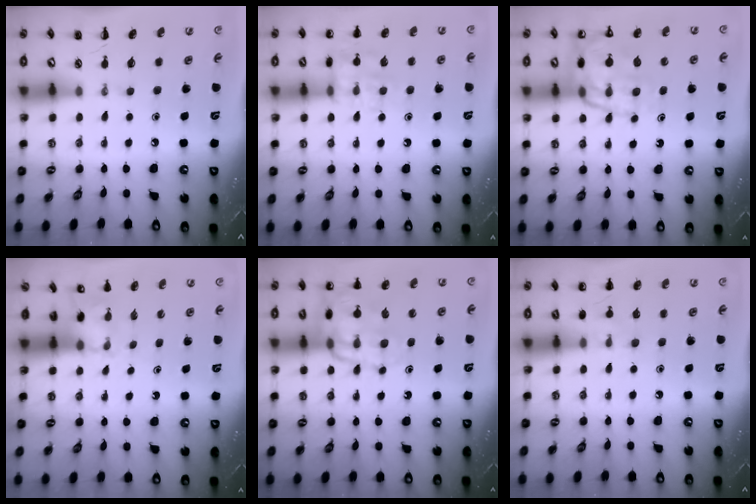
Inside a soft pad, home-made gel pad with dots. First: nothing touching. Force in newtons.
{"total": 11.8, "press": 11.7, "slide": 0.7}
{"total": 17.4, "press": 17.1, "slide": 3.0}
{"total": 4.0, "press": 3.8, "slide": 1.2}
{"total": 16.1, "press": 15.9, "slide": 3.0}
{"total": 6.6, "press": 6.4, "slide": 1.7}